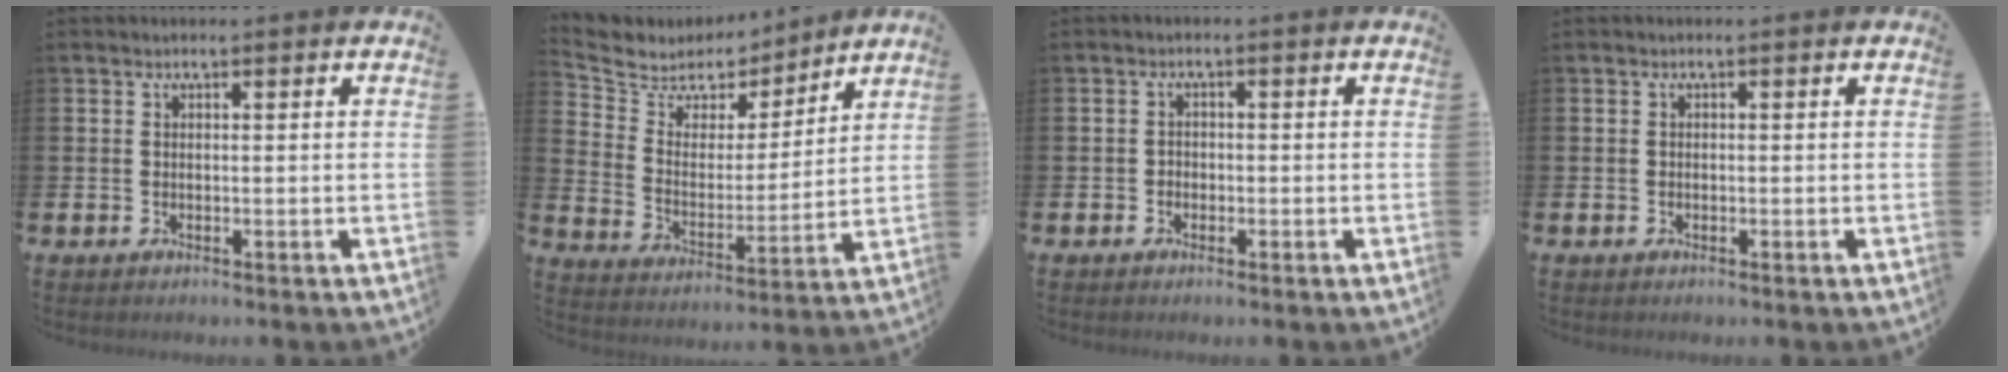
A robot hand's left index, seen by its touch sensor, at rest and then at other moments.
{"total": 5.9, "force": [5.3, 2.6, 0.3], "torque": [-0.051, -0.042, 0.090]}
{"total": 1.3, "force": [-1.0, 0.9, 0.2], "torque": [-0.003, 0.002, -0.021]}
{"total": 0.5, "force": [-0.4, 0.3, 0.0], "torque": [-0.007, 0.006, -0.009]}